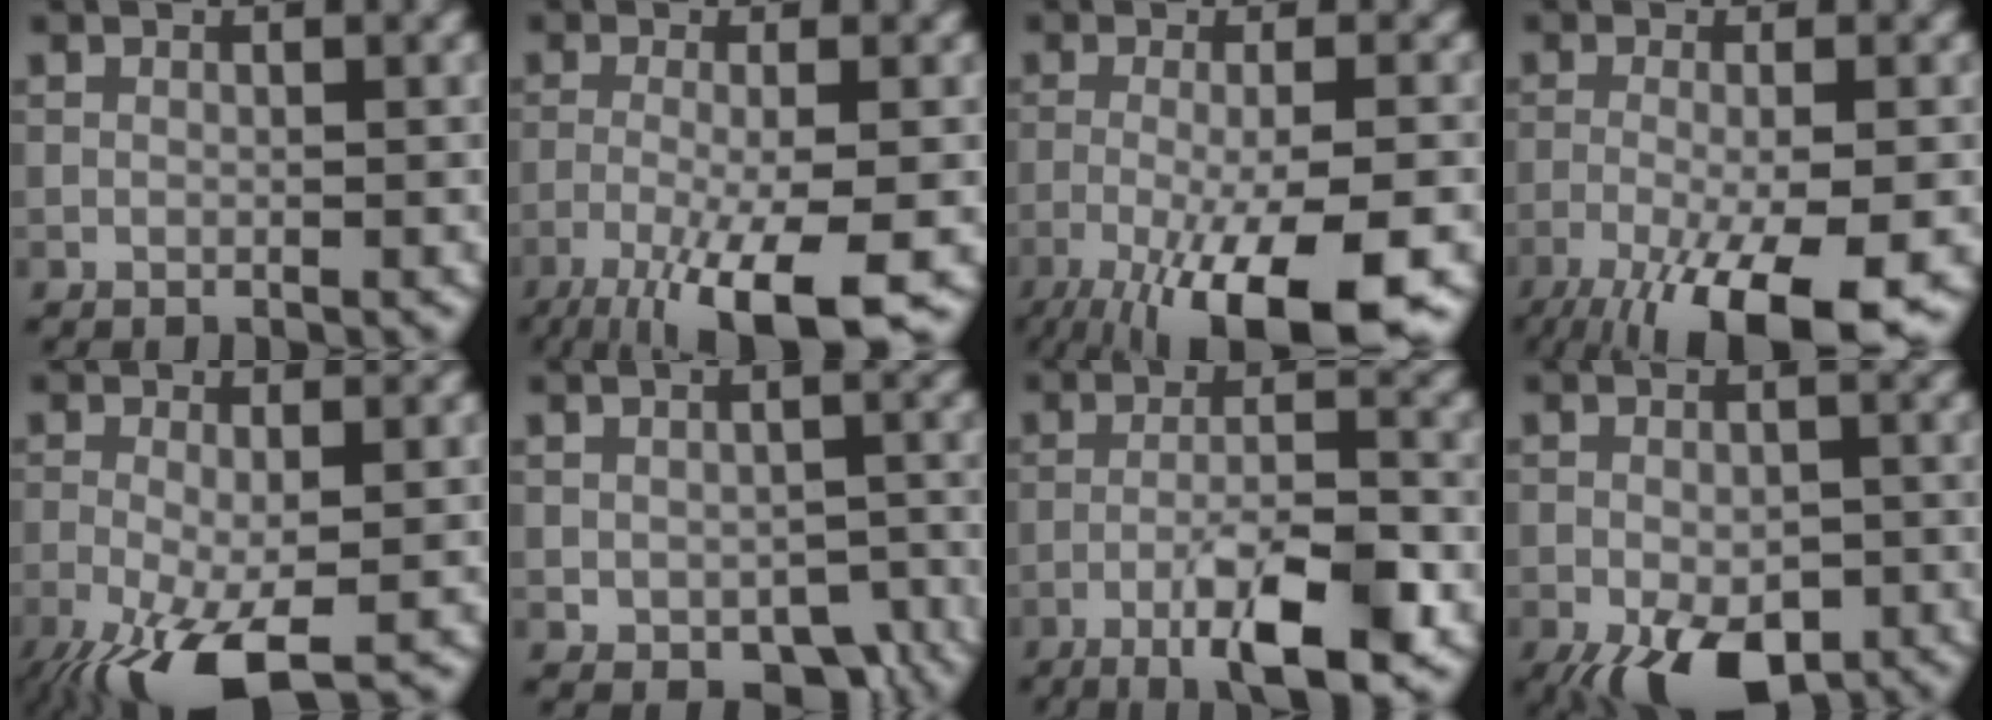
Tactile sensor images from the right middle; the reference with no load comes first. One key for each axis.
{"total": 9.2, "fx": -5.0, "fy": 2.2, "fz": 7.4, "tx": -0.121, "ty": -0.012, "tz": -0.090}
{"total": 11.6, "fx": -6.0, "fy": 2.8, "fz": 9.5, "tx": -0.150, "ty": -0.011, "tz": -0.098}
{"total": 11.4, "fx": -6.3, "fy": 3.1, "fz": 9.0, "tx": -0.153, "ty": -0.019, "tz": -0.101}
{"total": 8.2, "fx": -4.1, "fy": 2.6, "fz": 6.5, "tx": -0.138, "ty": -0.022, "tz": -0.072}
{"total": 4.9, "fx": -2.2, "fy": 3.2, "fz": 3.1, "tx": -0.034, "ty": -0.014, "tz": -0.023}
{"total": 8.3, "fx": -4.3, "fy": 1.8, "fz": 6.8, "tx": -0.118, "ty": 0.007, "tz": -0.075}
{"total": 8.7, "fx": -4.8, "fy": 4.1, "fz": 6.0, "tx": -0.106, "ty": -0.022, "tz": -0.070}